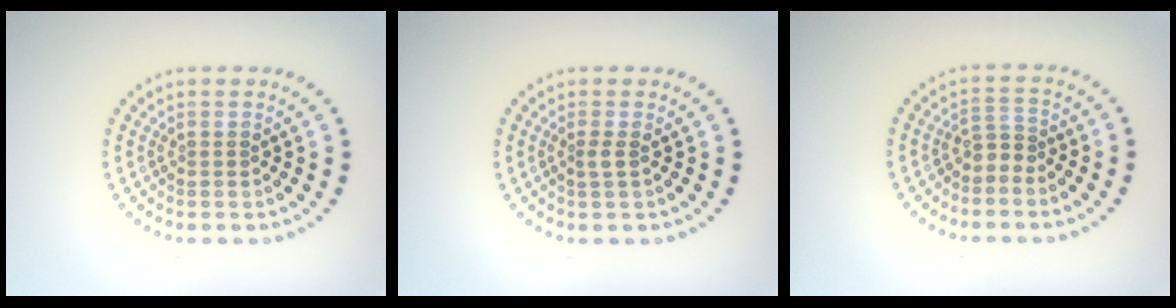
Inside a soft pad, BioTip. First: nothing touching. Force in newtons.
{"total": 0.9, "press": 0.6, "slide": 0.7}
{"total": 1.6, "press": 1.1, "slide": 1.1}